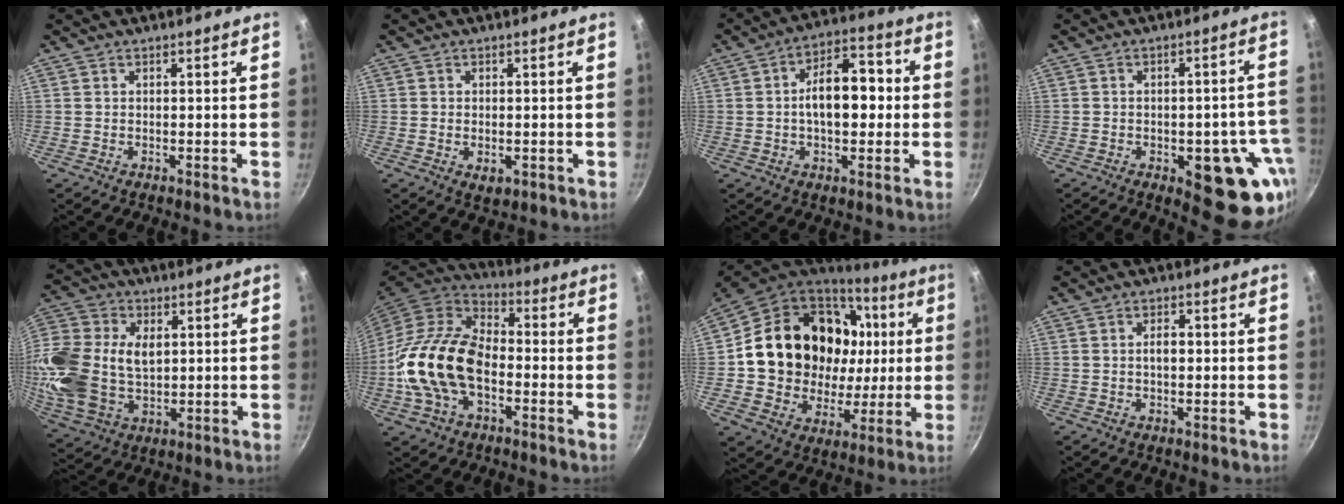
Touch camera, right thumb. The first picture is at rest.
{"total": 3.0, "force": [-0.6, 1.9, 2.2], "torque": [-0.035, -0.008, -0.007]}
{"total": 12.1, "force": [-0.2, 7.0, 9.9], "torque": [-0.112, 0.030, -0.014]}
{"total": 16.5, "force": [-5.5, 7.6, 13.6], "torque": [-0.096, 0.009, -0.067]}
{"total": 20.9, "force": [2.0, 14.6, 14.8], "torque": [-0.318, 0.012, 0.038]}
{"total": 19.2, "force": [-3.7, 12.2, 14.3], "torque": [-0.251, 0.034, -0.084]}
{"total": 24.8, "force": [5.2, 19.9, 14.0], "torque": [-0.218, 0.020, 0.102]}
{"total": 2.4, "force": [0.0, 1.3, 2.0], "torque": [-0.027, 0.009, -0.002]}